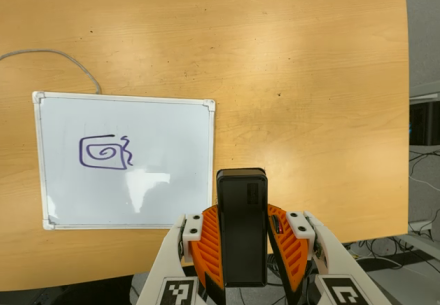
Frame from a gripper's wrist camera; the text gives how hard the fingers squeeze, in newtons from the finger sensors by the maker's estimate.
{"total": 6.1, "left": 4.7, "right": 7.5}